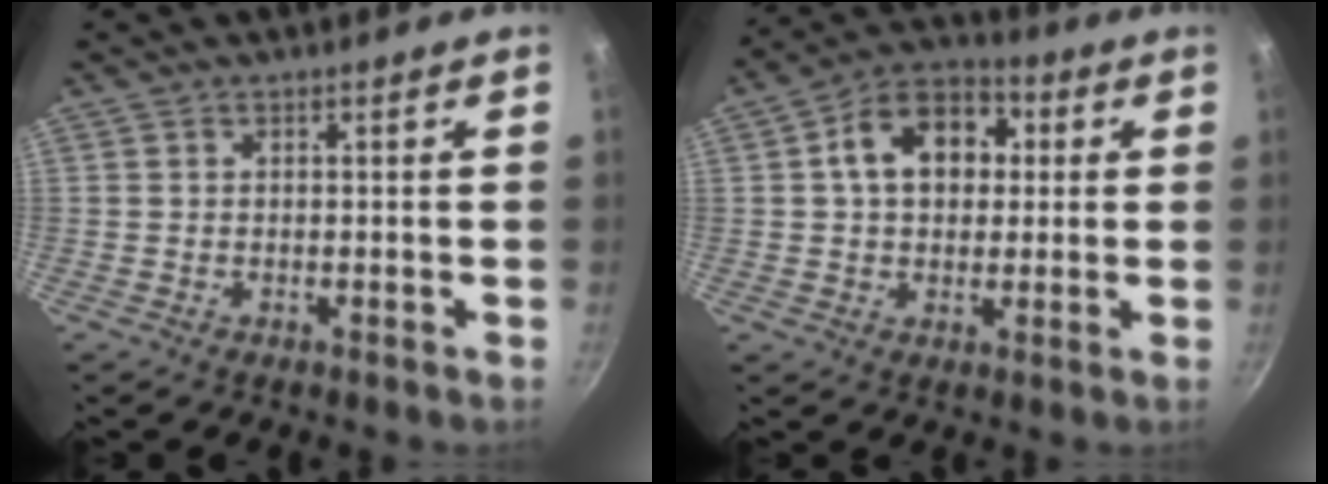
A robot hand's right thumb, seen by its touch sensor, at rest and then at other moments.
{"total": 13.2, "force": [2.5, 9.5, 8.7], "torque": [-0.099, 0.022, 0.024]}